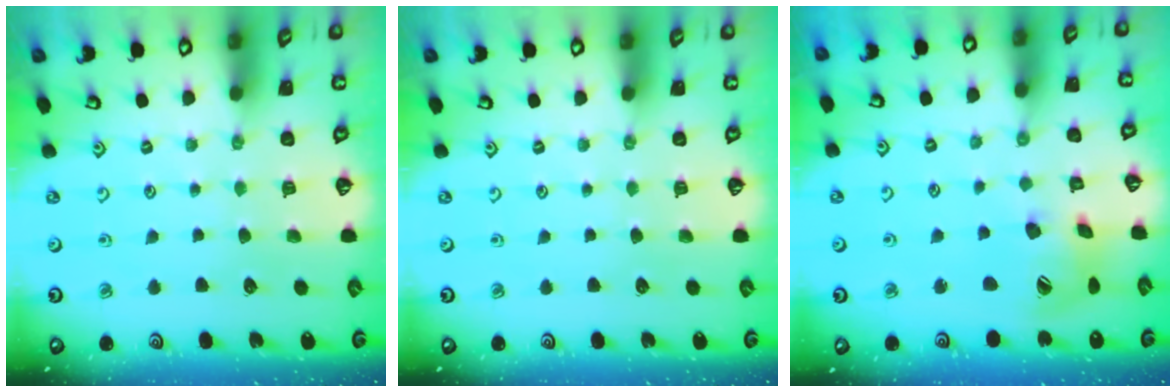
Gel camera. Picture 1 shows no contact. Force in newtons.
{"total": 0.0}
{"total": 14.8, "press": 14.7, "slide": 2.1}